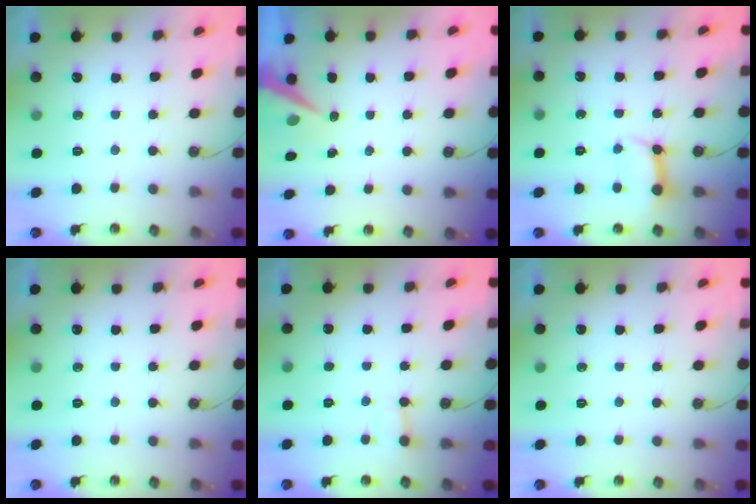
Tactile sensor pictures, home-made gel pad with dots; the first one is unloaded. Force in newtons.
{"total": 7.2, "press": 7.2, "slide": 0.2}
{"total": 9.1, "press": 9.0, "slide": 1.2}
{"total": 0.0}
{"total": 3.6, "press": 3.6, "slide": 0.8}
{"total": 0.0}